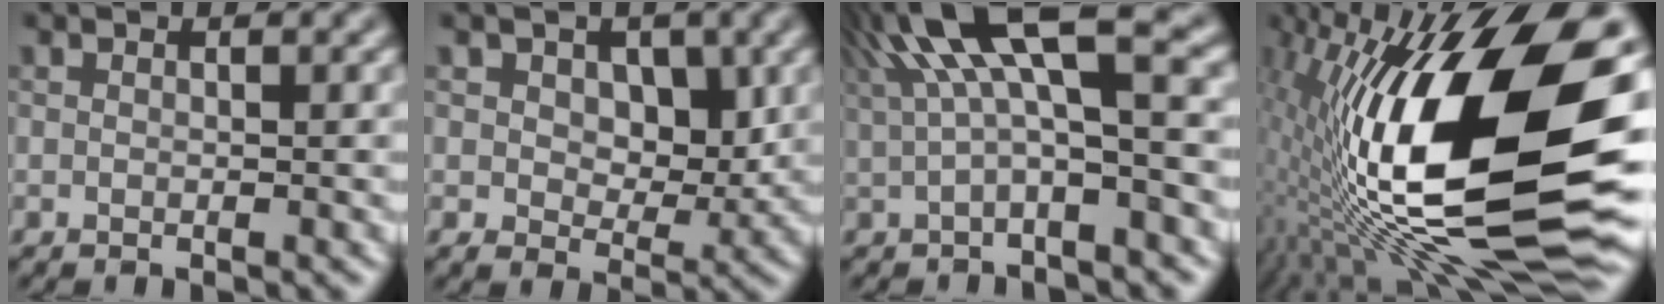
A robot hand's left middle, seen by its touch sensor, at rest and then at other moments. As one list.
[{"total": 4.7, "force": [1.6, 3.3, 3.0], "torque": [-0.042, -0.008, 0.017]}, {"total": 8.1, "force": [2.7, 2.1, 7.3], "torque": [-0.140, 0.020, 0.043]}, {"total": 19.5, "force": [0.6, 7.4, 18.0], "torque": [-0.325, 0.025, -0.005]}]